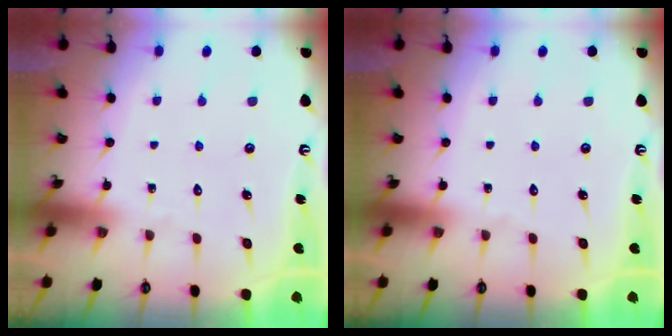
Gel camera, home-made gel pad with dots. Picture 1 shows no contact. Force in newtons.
{"total": 0.0}